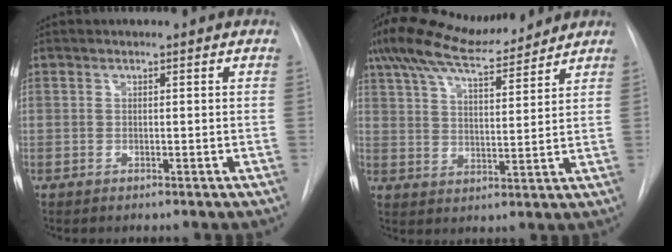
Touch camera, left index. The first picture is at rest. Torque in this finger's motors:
{"motor_torque": [1.02, -1.04, 0.31, 0.11]}